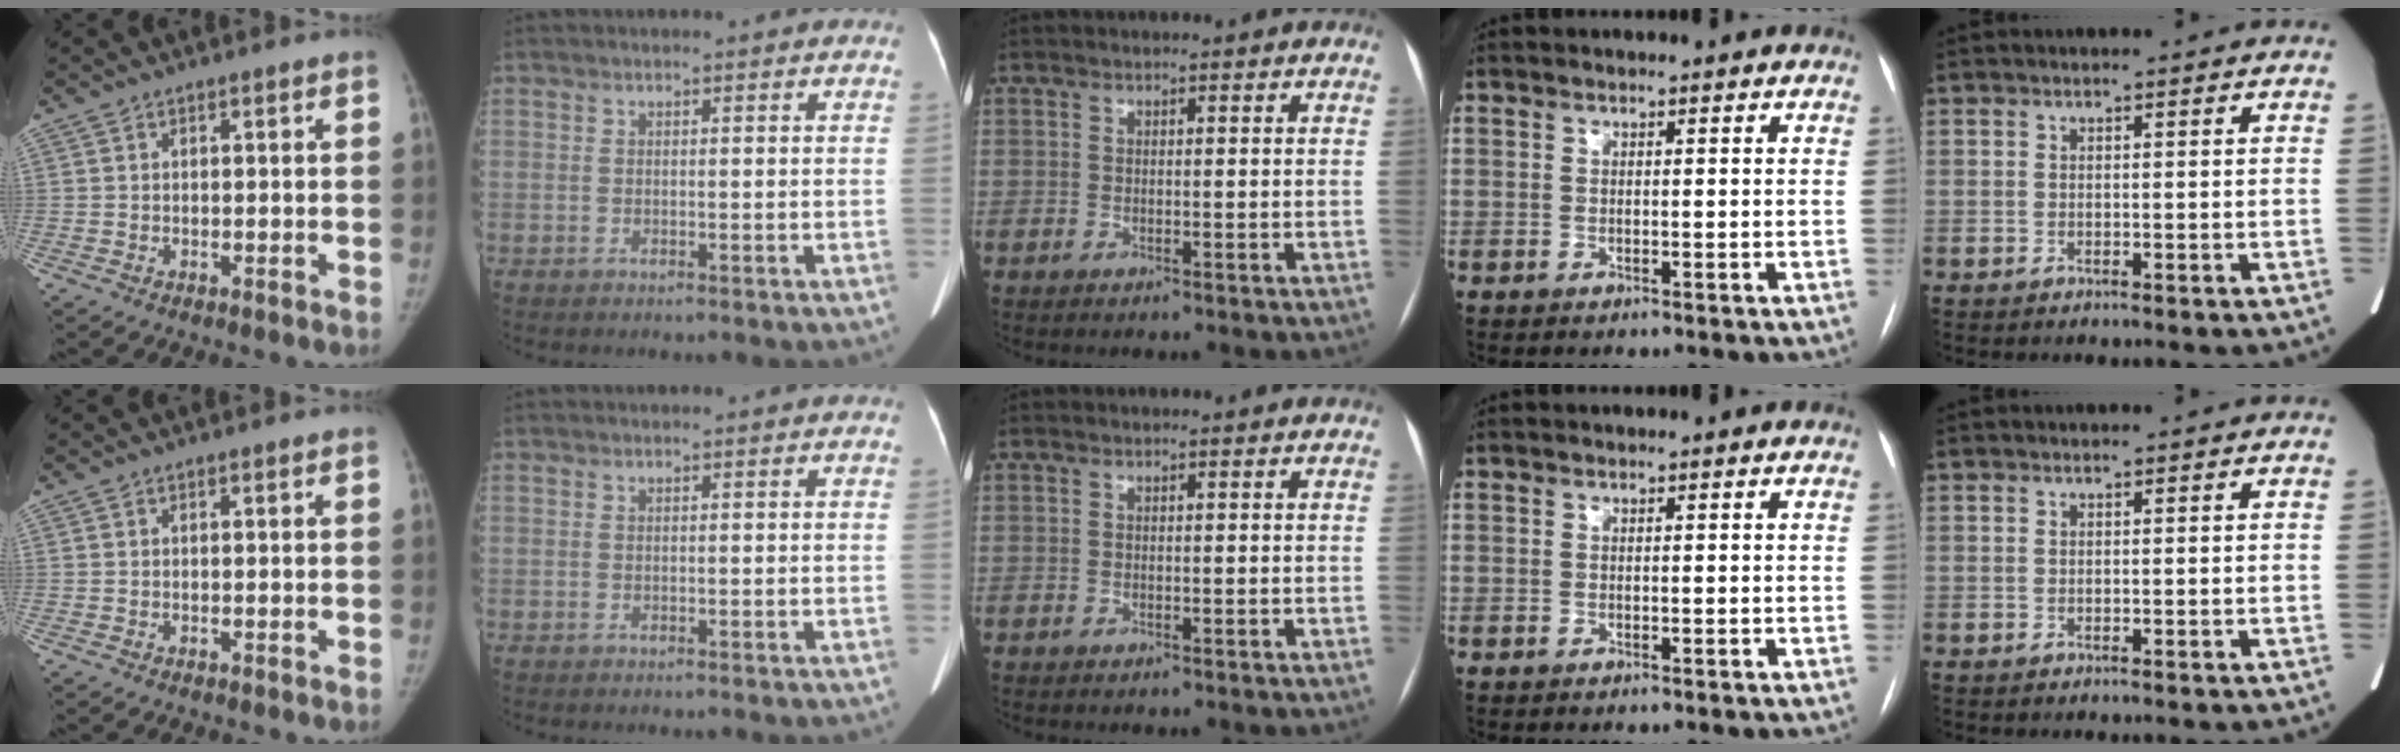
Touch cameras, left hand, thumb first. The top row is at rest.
{}